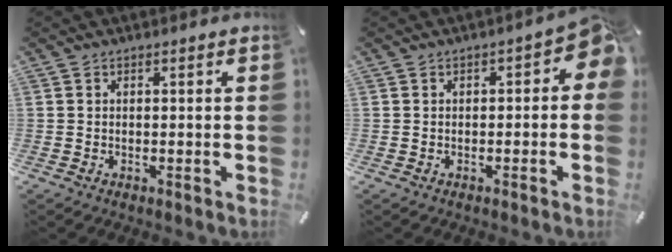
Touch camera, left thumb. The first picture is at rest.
{"total": 4.1, "force": [-0.2, 2.3, 3.3], "torque": [-0.046, 0.007, -0.007]}